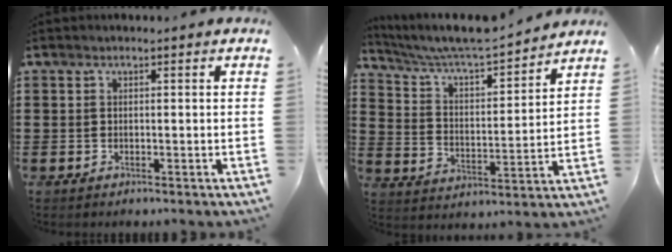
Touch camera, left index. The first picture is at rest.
{"total": 6.3, "force": [5.9, 0.5, 2.3], "torque": [-0.070, -0.039, 0.096]}